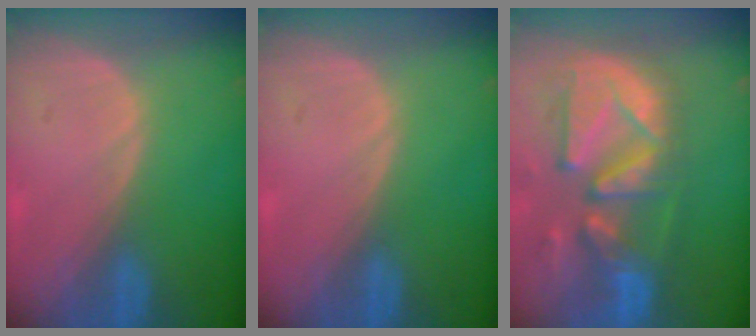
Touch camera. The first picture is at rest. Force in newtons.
{"total": 0.0}
{"total": 13.0, "press": 11.3, "slide": 6.5}